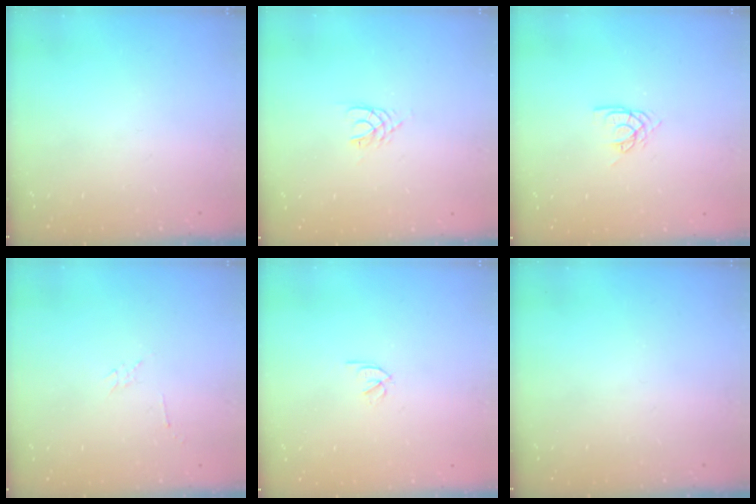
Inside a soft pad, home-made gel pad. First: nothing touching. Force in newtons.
{"total": 3.0, "press": 2.9, "slide": 0.4}
{"total": 6.0, "press": 6.0, "slide": 0.5}
{"total": 2.3, "press": 2.3, "slide": 0.4}
{"total": 1.8, "press": 1.7, "slide": 0.5}
{"total": 0.0}